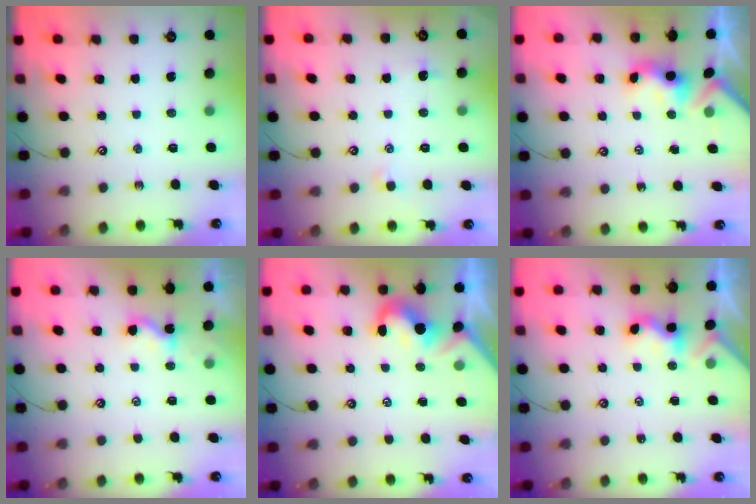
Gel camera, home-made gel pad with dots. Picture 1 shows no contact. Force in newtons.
{"total": 0.8, "press": 0.6, "slide": 0.5}
{"total": 3.1, "press": 3.0, "slide": 0.4}
{"total": 1.6, "press": 1.6, "slide": 0.2}
{"total": 1.8, "press": 1.6, "slide": 0.8}
{"total": 2.2, "press": 2.2, "slide": 0.3}